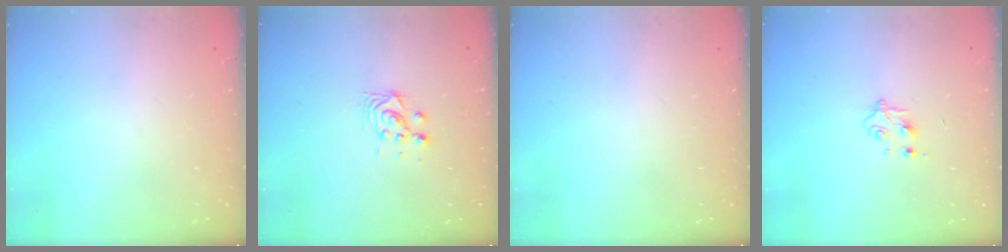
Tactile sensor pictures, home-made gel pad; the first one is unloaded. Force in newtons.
{"total": 4.0, "press": 3.8, "slide": 1.1}
{"total": 0.0}
{"total": 5.0, "press": 4.9, "slide": 0.7}